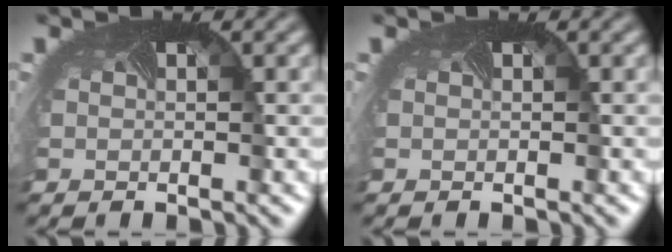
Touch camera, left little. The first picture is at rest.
{"total": 0.0}